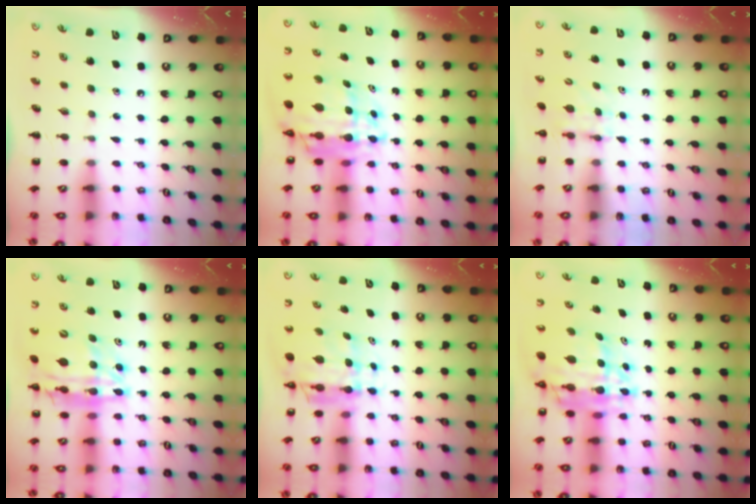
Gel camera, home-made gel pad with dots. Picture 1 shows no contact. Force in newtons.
{"total": 12.9, "press": 12.1, "slide": 4.3}
{"total": 3.4, "press": 3.1, "slide": 1.4}
{"total": 18.6, "press": 18.0, "slide": 4.4}
{"total": 6.5, "press": 6.1, "slide": 2.2}
{"total": 12.0, "press": 11.4, "slide": 3.8}